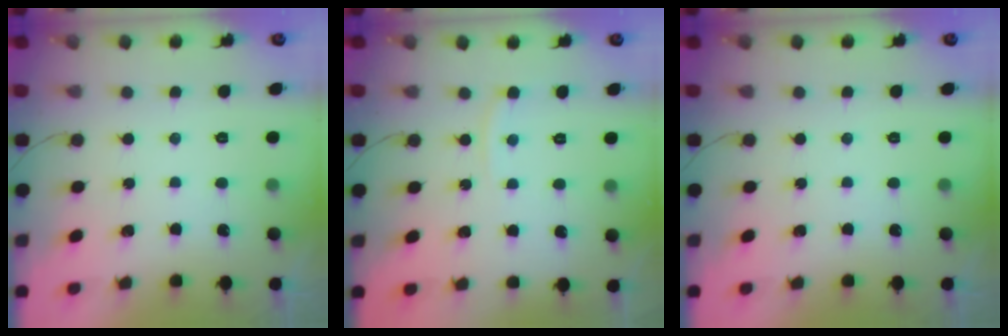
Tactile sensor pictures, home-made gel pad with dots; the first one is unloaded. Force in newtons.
{"total": 5.1, "press": 5.0, "slide": 0.7}
{"total": 0.0}